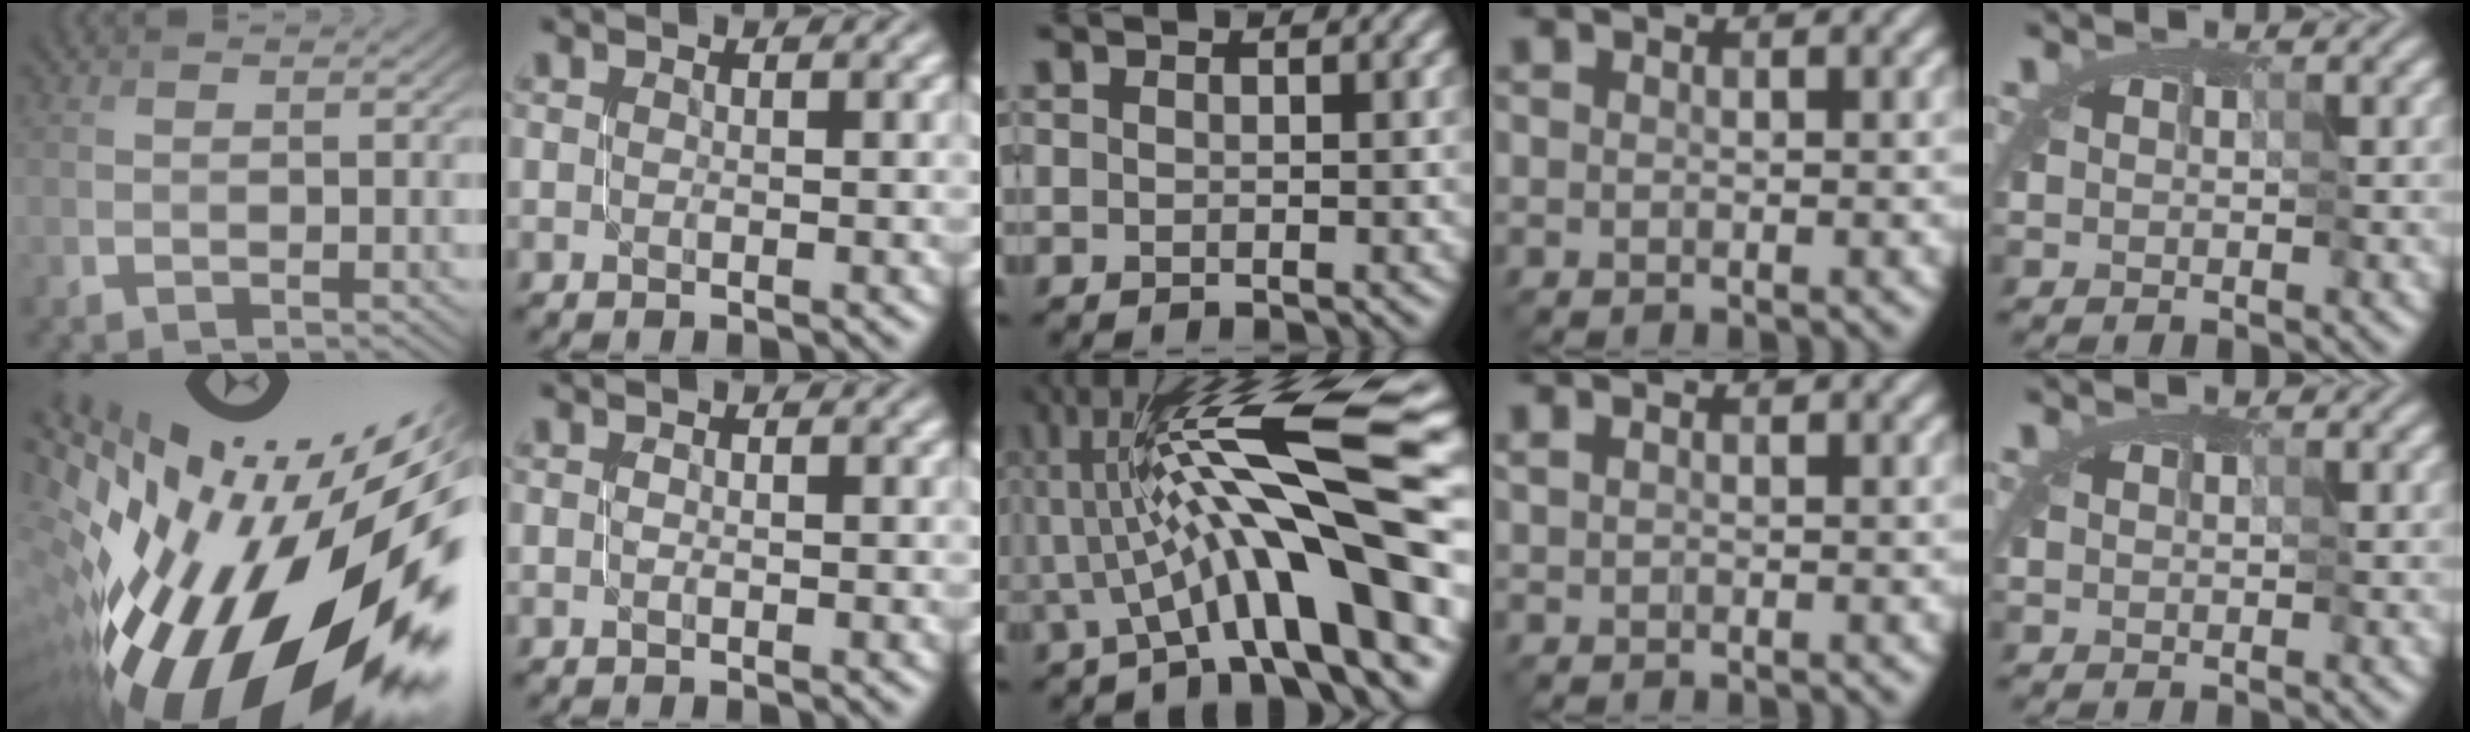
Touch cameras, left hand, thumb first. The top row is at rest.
{"thumb": {"total": 21.8, "force": [-5.1, 9.2, 19.1], "torque": [-0.306, -0.057, -0.079]}, "middle": {"total": 12.8, "force": [0.8, 2.2, 12.6], "torque": [-0.196, 0.021, 0.010]}, "ring": {"total": 0.5, "force": [0.3, 0.2, 0.4], "torque": [-0.012, 0.002, 0.005]}}